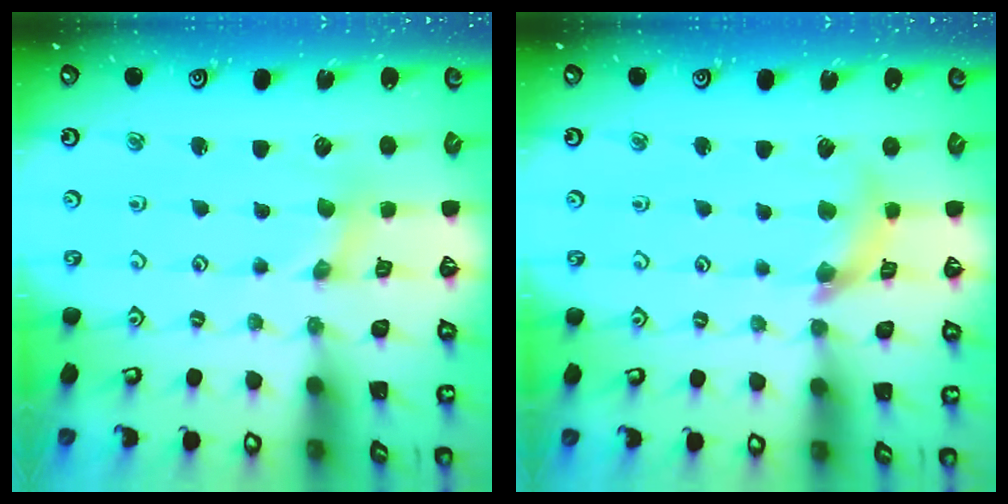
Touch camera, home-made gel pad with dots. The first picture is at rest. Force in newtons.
{"total": 7.5, "press": 7.5, "slide": 0.7}